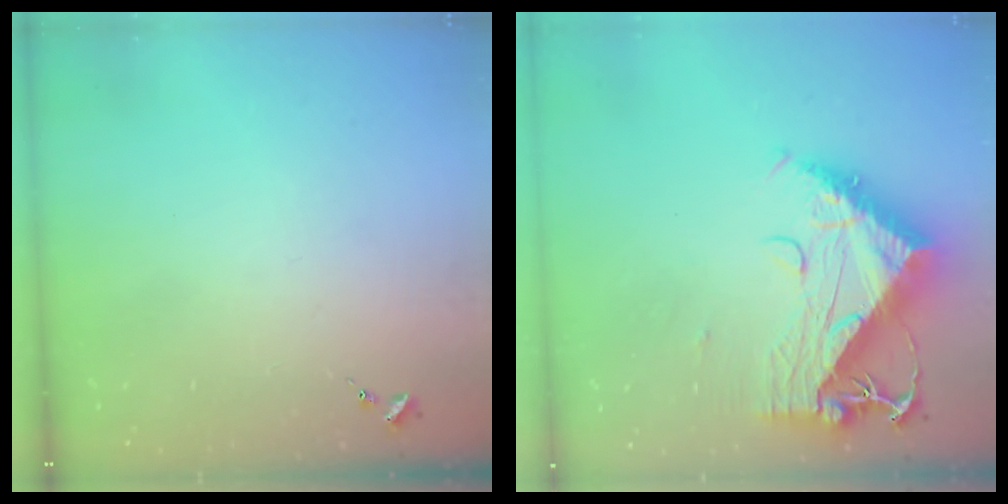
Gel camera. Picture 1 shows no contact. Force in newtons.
{"total": 15.6, "press": 15.5, "slide": 1.5}